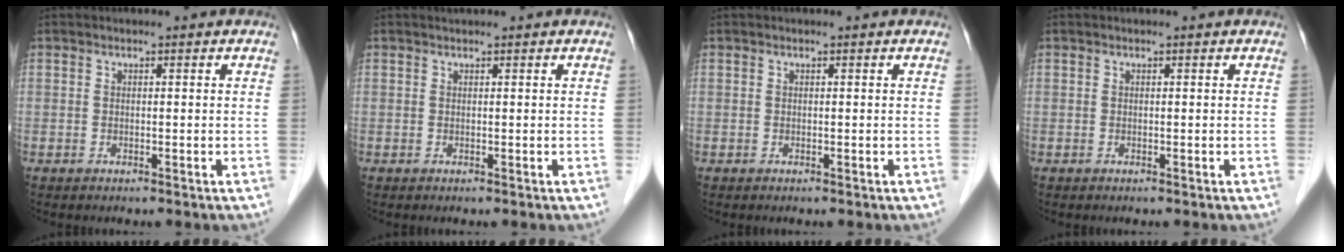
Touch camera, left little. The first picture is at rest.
{"total": 0.0}
{"total": 0.0}
{"total": 0.0}